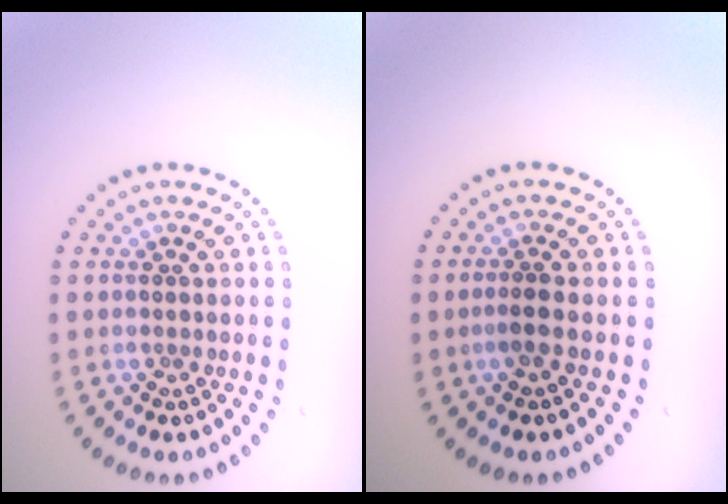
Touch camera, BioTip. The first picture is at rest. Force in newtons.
{"total": 1.3, "press": 1.0, "slide": 0.8}